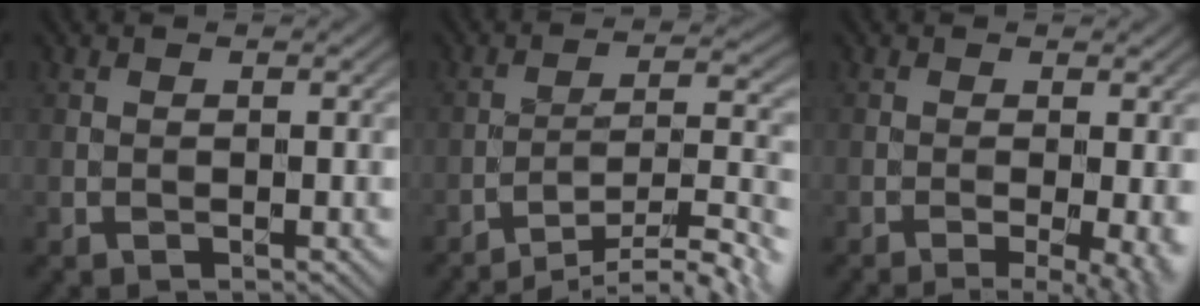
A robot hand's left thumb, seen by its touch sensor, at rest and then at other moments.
{"total": 13.9, "force": [-11.7, 2.4, 7.2], "torque": [-0.106, 0.012, -0.160]}
{"total": 5.8, "force": [-1.5, 1.4, 5.5], "torque": [-0.077, -0.011, -0.016]}